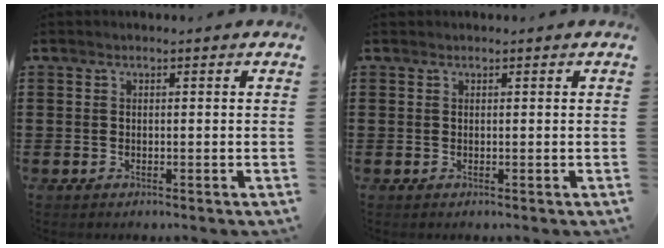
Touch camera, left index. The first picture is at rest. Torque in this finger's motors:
{"motor_torque": [0.23, -0.38, -0.02, 0.00]}